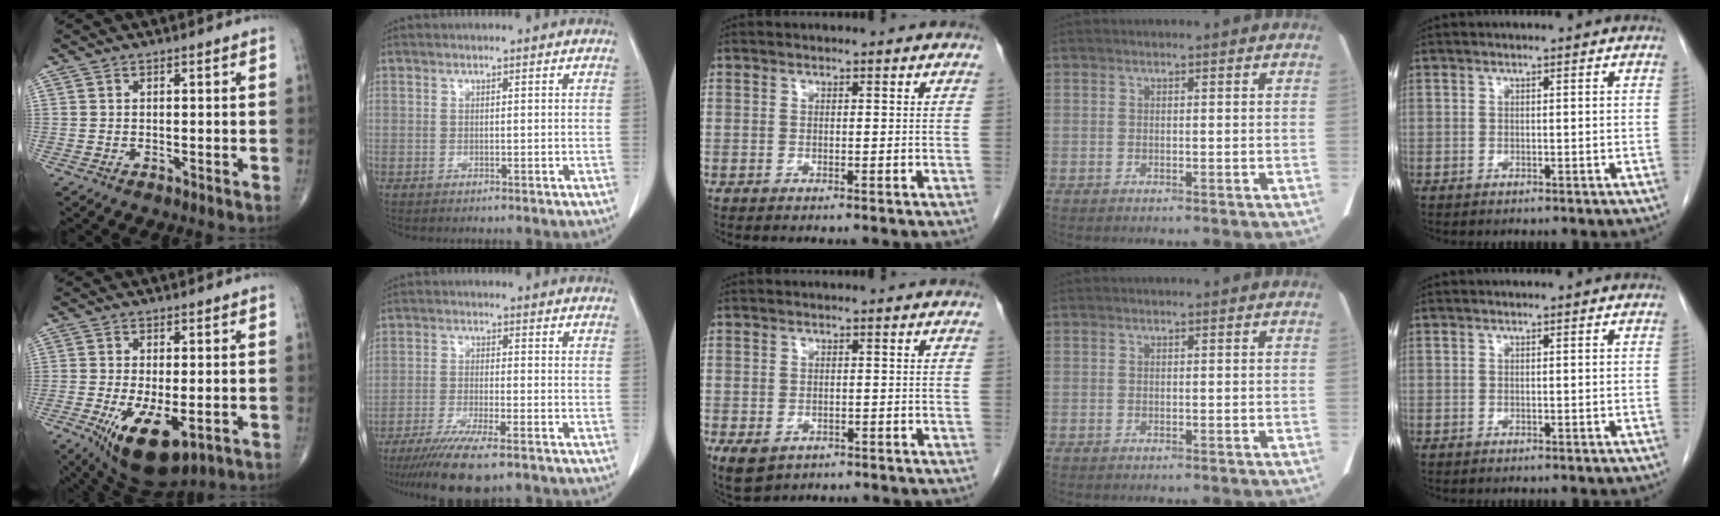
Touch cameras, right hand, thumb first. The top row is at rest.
{"thumb": {"total": 12.1, "force": [-4.6, 5.2, 9.8], "torque": [-0.164, -0.013, -0.061]}, "index": {"total": 10.5, "force": [-7.9, 1.0, 6.7], "torque": [-0.107, -0.024, -0.127]}, "middle": {"total": 4.1, "force": [-2.3, 2.8, 1.9], "torque": [-0.037, -0.005, -0.028]}}